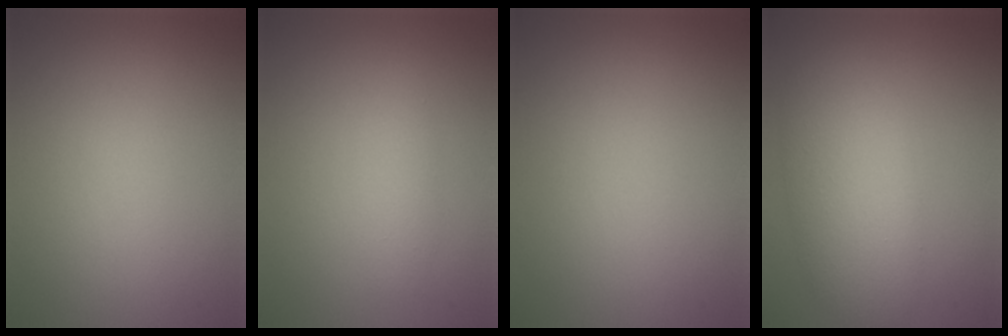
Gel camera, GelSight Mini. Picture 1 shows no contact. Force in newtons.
{"total": 1.6, "press": 1.6, "slide": 0.1}
{"total": 0.0}
{"total": 6.3, "press": 6.3, "slide": 0.5}